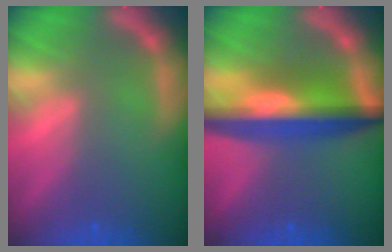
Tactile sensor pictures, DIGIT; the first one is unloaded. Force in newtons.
{"total": 9.6}